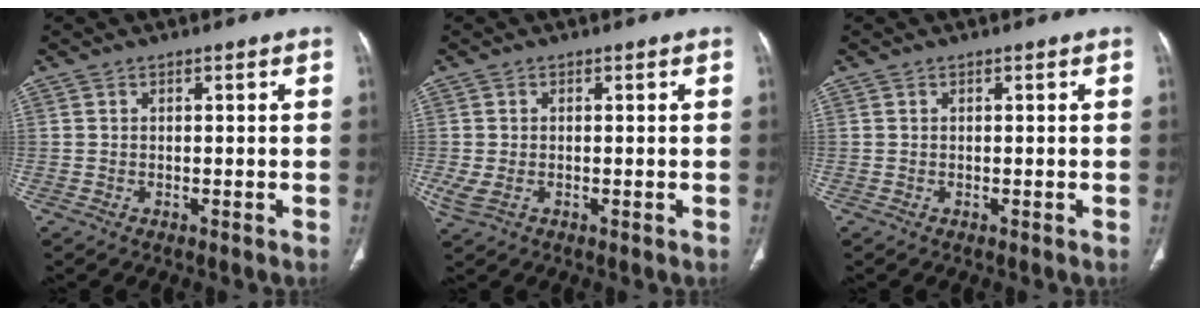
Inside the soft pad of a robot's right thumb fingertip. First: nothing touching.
{"total": 2.9, "force": [-0.6, 1.6, 2.4], "torque": [-0.069, 0.001, -0.006]}
{"total": 0.0}